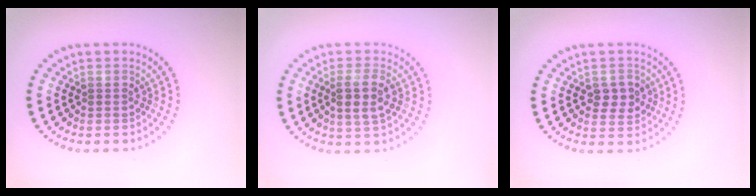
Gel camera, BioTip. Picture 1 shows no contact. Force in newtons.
{"total": 2.9, "press": 2.7, "slide": 0.9}
{"total": 2.4, "press": 2.4, "slide": 0.2}